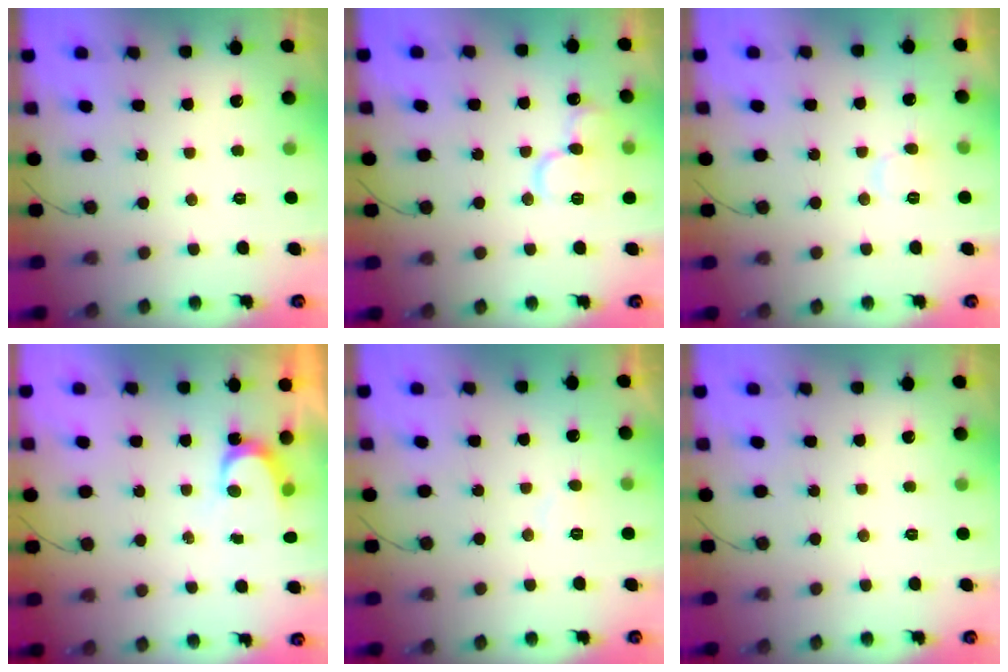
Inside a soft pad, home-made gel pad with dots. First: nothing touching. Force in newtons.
{"total": 12.9, "press": 12.8, "slide": 1.7}
{"total": 6.4, "press": 6.4, "slide": 0.6}
{"total": 3.6, "press": 3.6, "slide": 0.2}
{"total": 3.6, "press": 3.5, "slide": 0.4}
{"total": 0.0}